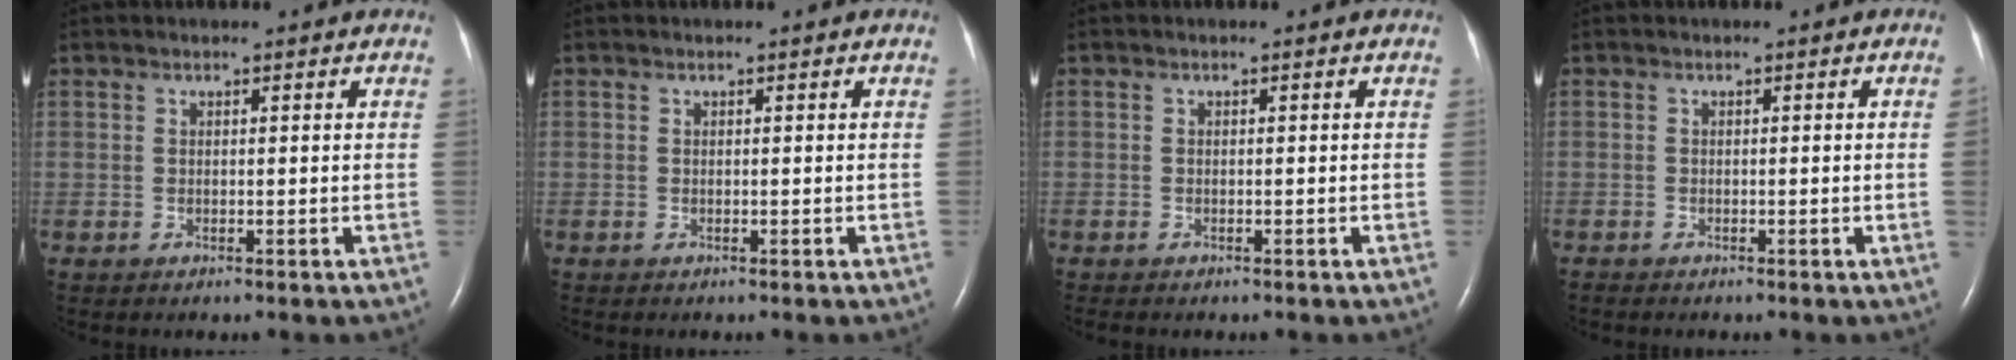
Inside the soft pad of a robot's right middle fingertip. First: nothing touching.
{"total": 0.0}
{"total": 1.4, "force": [-1.2, 0.4, 0.7], "torque": [-0.009, -0.002, -0.012]}
{"total": 1.0, "force": [-0.4, -0.5, 0.8], "torque": [-0.004, 0.006, -0.011]}